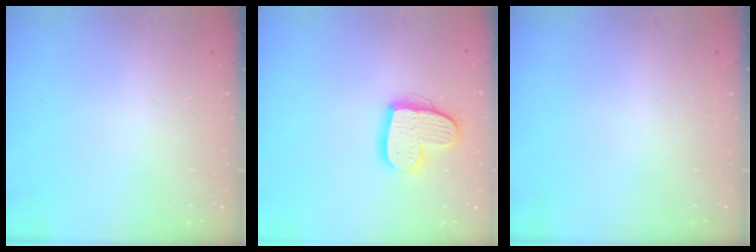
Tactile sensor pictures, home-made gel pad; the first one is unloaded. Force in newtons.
{"total": 14.1, "press": 14.0, "slide": 1.1}
{"total": 0.0}